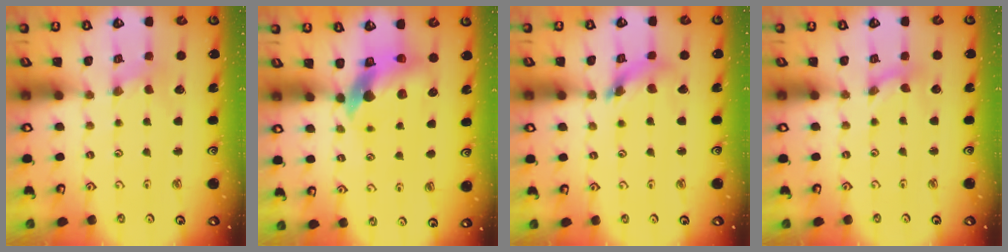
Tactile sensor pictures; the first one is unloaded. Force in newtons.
{"total": 10.4, "press": 10.3, "slide": 1.6}
{"total": 7.0, "press": 6.9, "slide": 0.6}
{"total": 0.0}